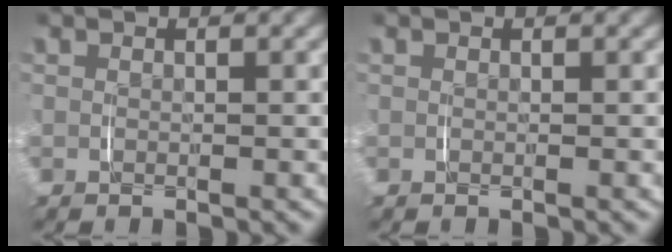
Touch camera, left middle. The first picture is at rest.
{"total": 0.0}